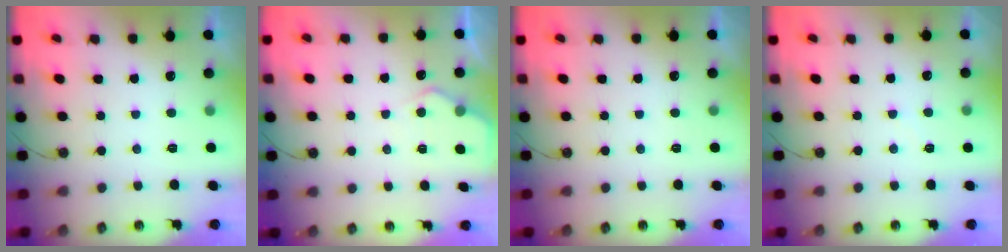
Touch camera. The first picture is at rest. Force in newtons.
{"total": 5.1, "press": 5.0, "slide": 0.4}
{"total": 0.0}
{"total": 3.1, "press": 3.1, "slide": 0.5}